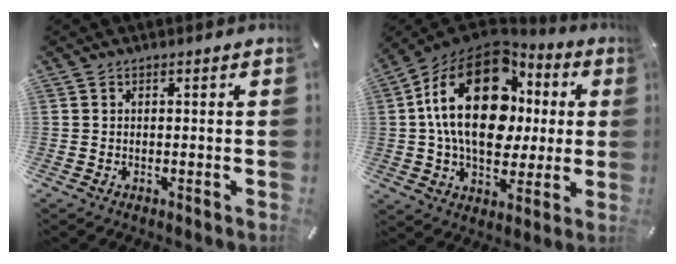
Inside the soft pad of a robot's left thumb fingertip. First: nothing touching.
{"total": 24.9, "force": [4.3, 16.8, 17.9], "torque": [-0.332, -0.002, 0.072]}